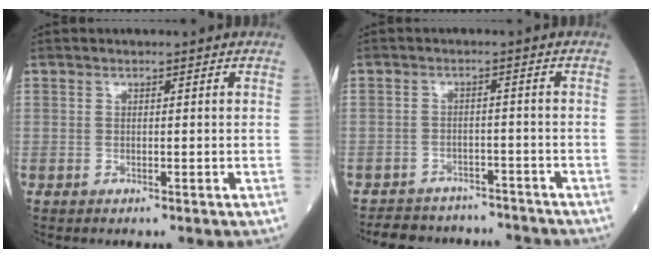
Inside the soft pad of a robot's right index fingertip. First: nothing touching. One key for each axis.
{"total": 10.7, "fx": -9.8, "fy": 4.2, "fz": 1.5, "tx": -0.020, "ty": 0.018, "tz": -0.123}